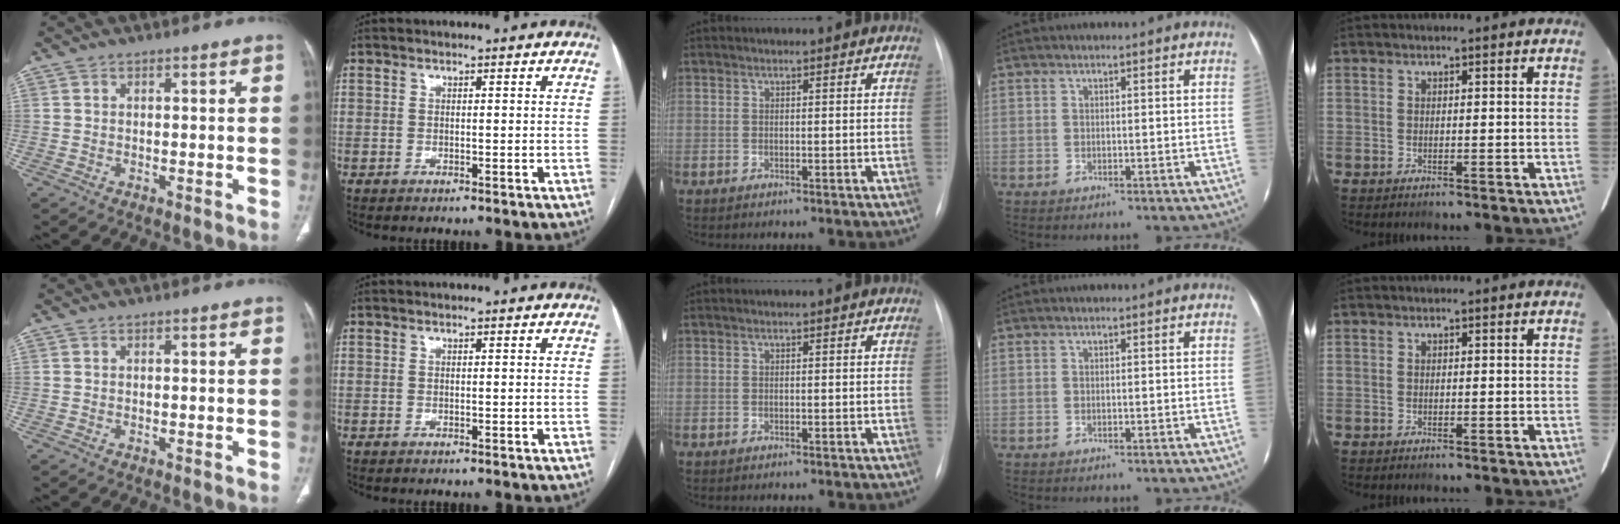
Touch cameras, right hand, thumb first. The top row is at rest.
{}